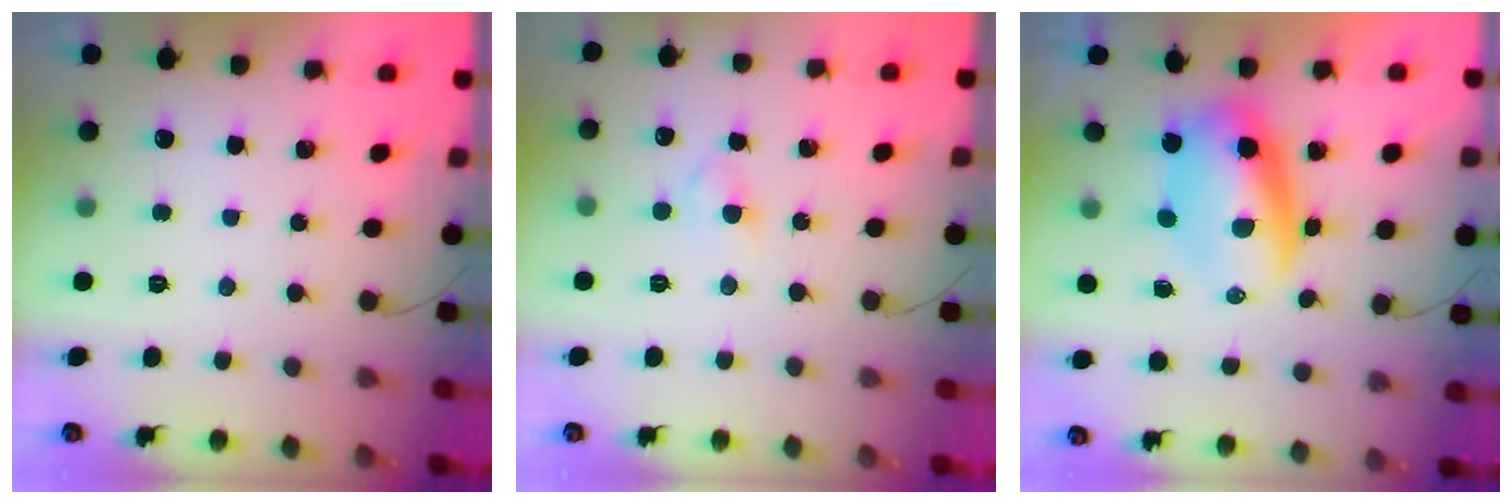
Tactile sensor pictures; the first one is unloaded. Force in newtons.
{"total": 2.9, "press": 2.7, "slide": 1.1}
{"total": 8.1, "press": 7.8, "slide": 2.2}